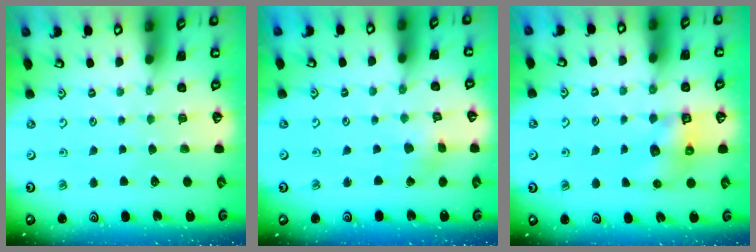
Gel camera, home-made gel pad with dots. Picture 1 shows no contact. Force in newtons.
{"total": 2.2, "press": 2.2, "slide": 0.1}
{"total": 6.3, "press": 6.3, "slide": 0.7}